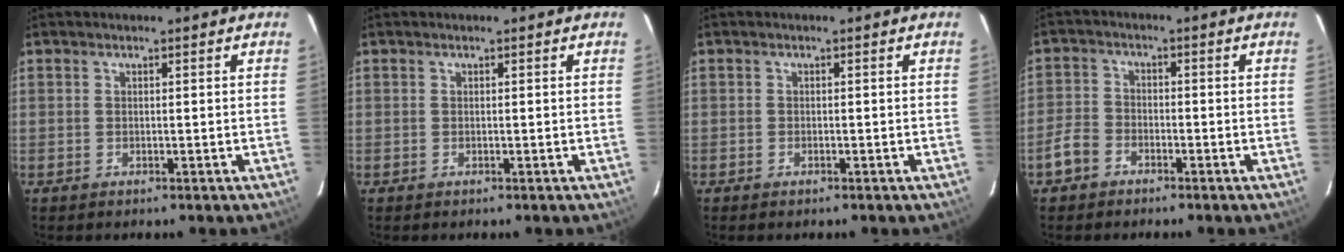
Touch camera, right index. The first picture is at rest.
{"total": 0.0}
{"total": 0.7, "force": [-0.6, 0.4, 0.2], "torque": [-0.004, -0.002, -0.013]}
{"total": 4.6, "force": [-2.9, 3.2, 1.5], "torque": [-0.038, 0.010, -0.056]}